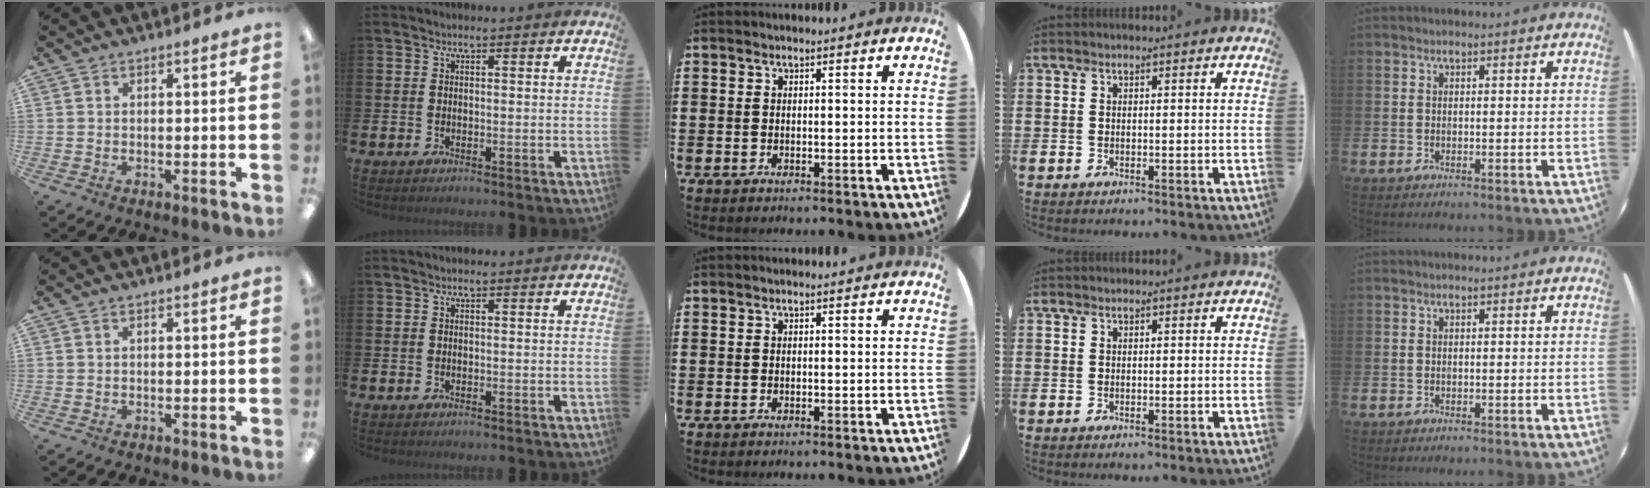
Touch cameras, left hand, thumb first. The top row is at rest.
{}